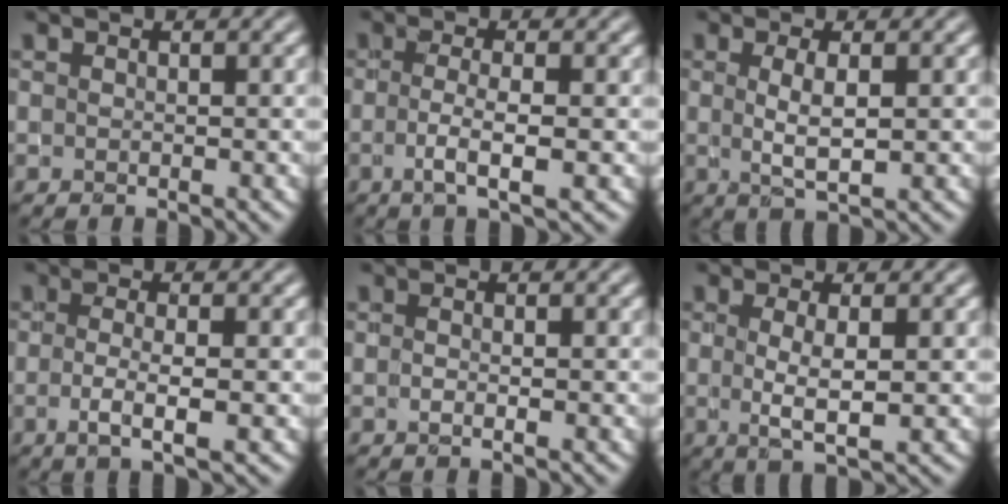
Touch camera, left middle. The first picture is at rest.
{"total": 3.2, "force": [-0.7, 0.7, 3.1], "torque": [-0.059, -0.006, -0.013]}
{"total": 2.7, "force": [0.3, 0.6, 2.7], "torque": [-0.052, -0.005, 0.008]}
{"total": 2.9, "force": [-0.6, 0.7, 2.7], "torque": [-0.053, -0.007, -0.011]}
{"total": 0.7, "force": [-0.2, 0.2, 0.6], "torque": [-0.014, -0.007, -0.004]}
{"total": 3.0, "force": [0.0, 0.6, 3.0], "torque": [-0.057, -0.007, 0.004]}